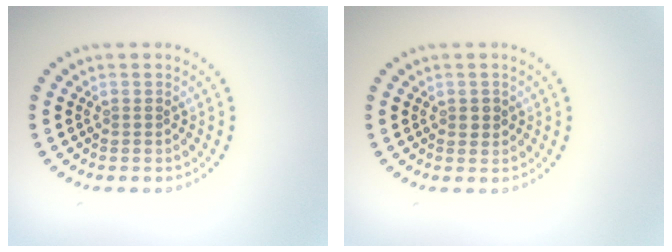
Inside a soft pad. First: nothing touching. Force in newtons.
{"total": 0.9, "press": 0.9, "slide": 0.1}